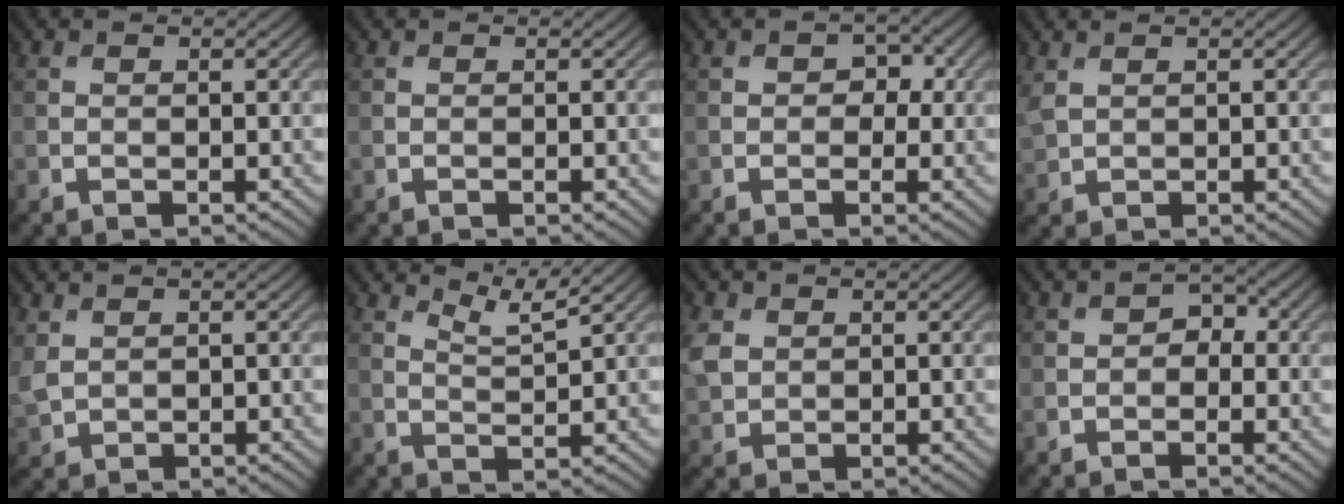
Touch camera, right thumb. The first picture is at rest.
{"total": 0.0}
{"total": 2.4, "force": [0.0, 1.8, 1.5], "torque": [-0.020, -0.001, -0.007]}
{"total": 2.5, "force": [1.3, 1.5, 1.6], "torque": [-0.054, 0.005, 0.033]}
{"total": 2.8, "force": [1.0, 2.0, 1.7], "torque": [-0.057, 0.000, 0.024]}
{"total": 3.6, "force": [3.1, 0.3, 1.8], "torque": [-0.037, -0.001, 0.063]}
{"total": 3.9, "force": [1.1, 3.1, 2.1], "torque": [-0.071, 0.005, 0.024]}
{"total": 2.0, "force": [-0.4, 1.6, 1.1], "torque": [-0.013, 0.001, -0.010]}